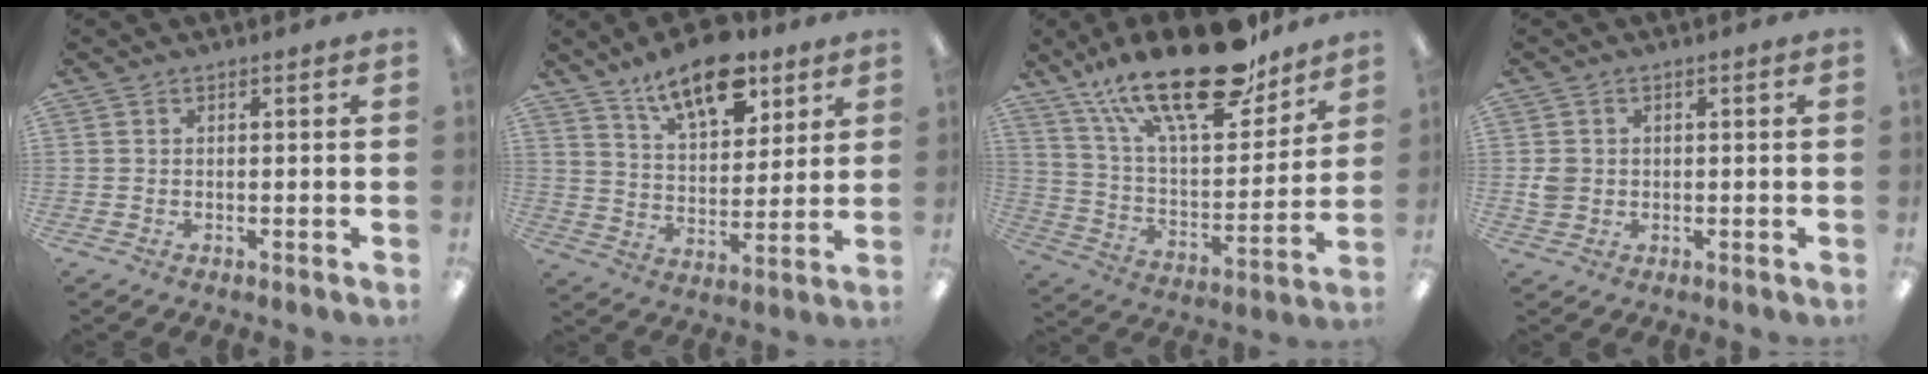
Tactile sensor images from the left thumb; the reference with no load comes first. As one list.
[{"total": 15.0, "force": [10.3, 6.9, 8.5], "torque": [-0.125, -0.051, 0.178]}, {"total": 26.9, "force": [18.2, 10.0, 17.1], "torque": [-0.289, -0.105, 0.307]}, {"total": 2.7, "force": [0.0, 2.6, 1.0], "torque": [-0.010, 0.001, -0.002]}]